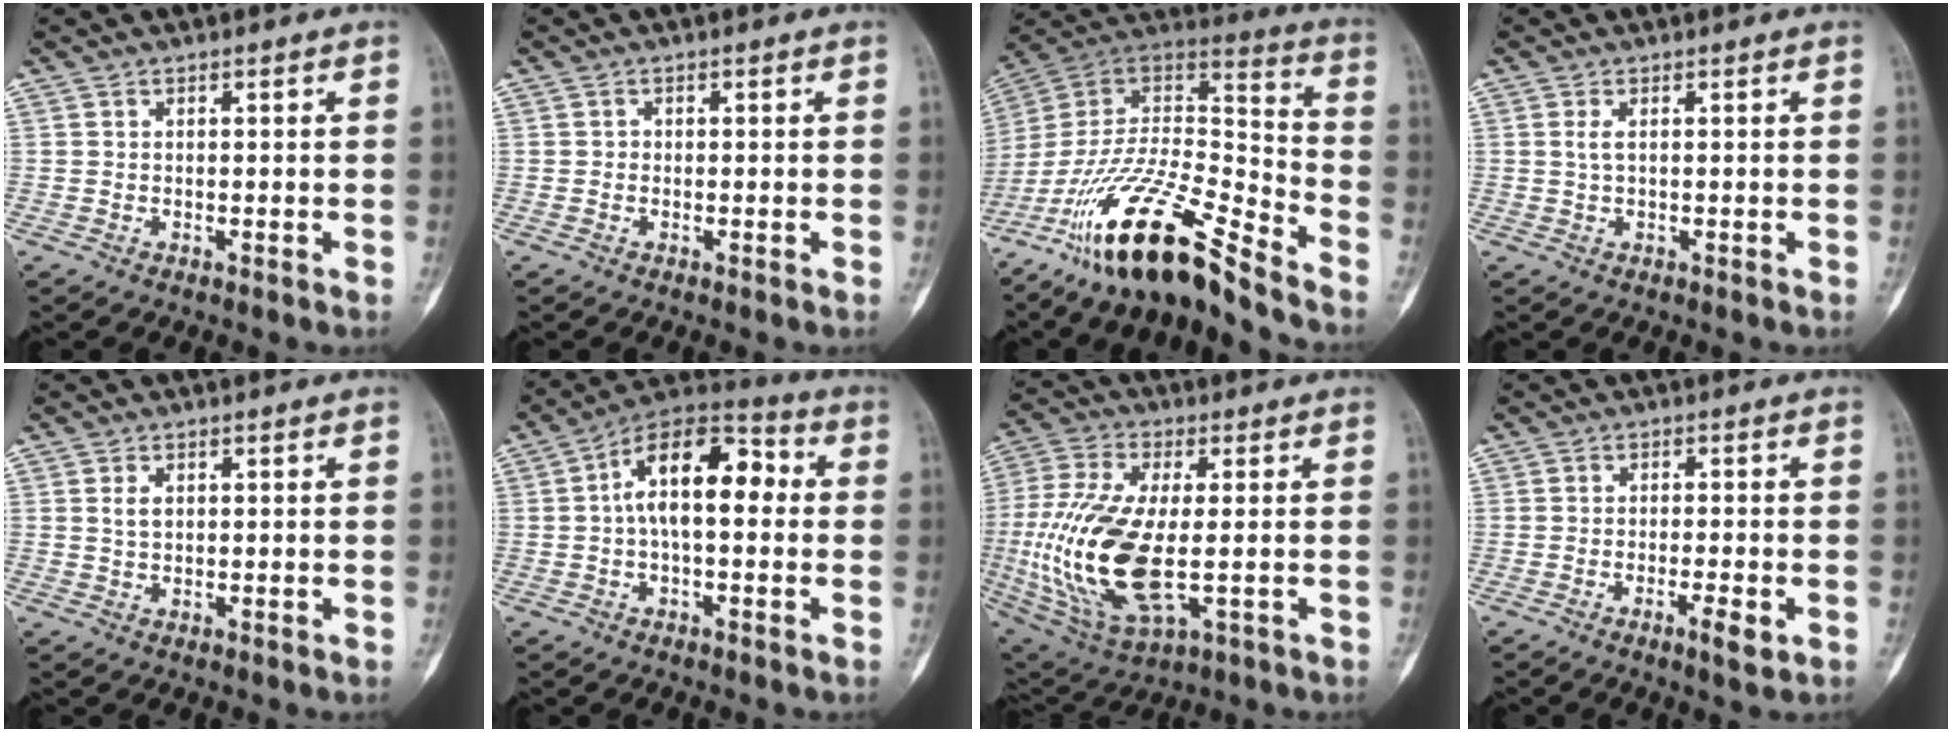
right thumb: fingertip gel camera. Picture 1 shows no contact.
{"total": 0.6, "force": [-0.1, 0.6, 0.1], "torque": [0.008, 0.004, -0.003]}
{"total": 23.9, "force": [-17.4, 6.2, 15.2], "torque": [-0.297, 0.075, -0.317]}
{"total": 1.3, "force": [0.3, 0.5, 1.1], "torque": [-0.022, 0.001, 0.008]}
{"total": 2.2, "force": [0.6, 1.5, 1.5], "torque": [-0.019, -0.001, 0.011]}
{"total": 14.8, "force": [1.4, 7.6, 12.6], "torque": [-0.191, 0.047, 0.010]}
{"total": 21.8, "force": [-2.2, 10.3, 19.1], "torque": [-0.414, -0.012, -0.025]}
{"total": 3.8, "force": [-1.8, 1.0, 3.2], "torque": [-0.049, 0.004, -0.027]}